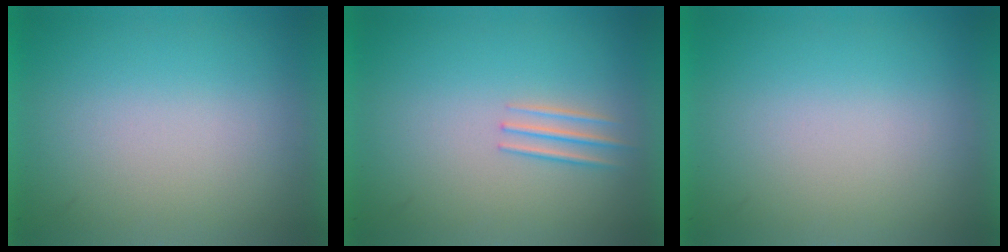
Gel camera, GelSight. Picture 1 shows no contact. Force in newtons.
{"total": 1.8}
{"total": 0.0}